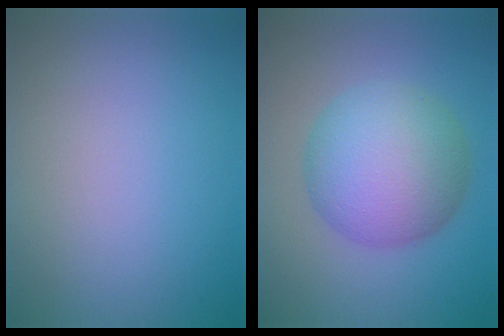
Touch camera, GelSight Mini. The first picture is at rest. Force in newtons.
{"total": 8.7, "press": 8.7, "slide": 0.2}